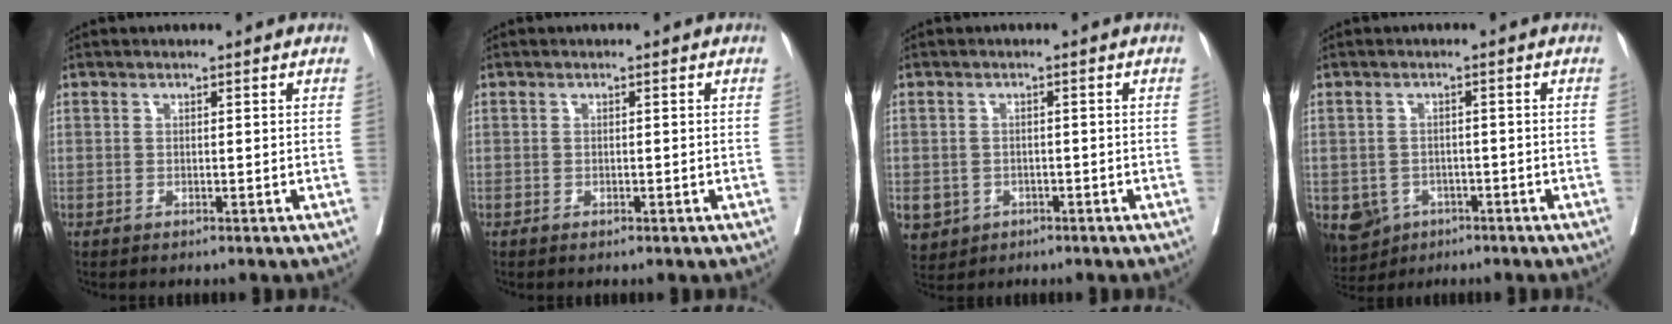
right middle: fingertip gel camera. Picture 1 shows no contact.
{"total": 0.5, "force": [-0.2, 0.3, 0.4], "torque": [-0.007, 0.000, -0.002]}
{"total": 7.9, "force": [-3.2, 6.8, 2.4], "torque": [-0.069, 0.002, -0.042]}
{"total": 6.8, "force": [-3.5, 5.6, 1.8], "torque": [-0.038, 0.000, -0.046]}